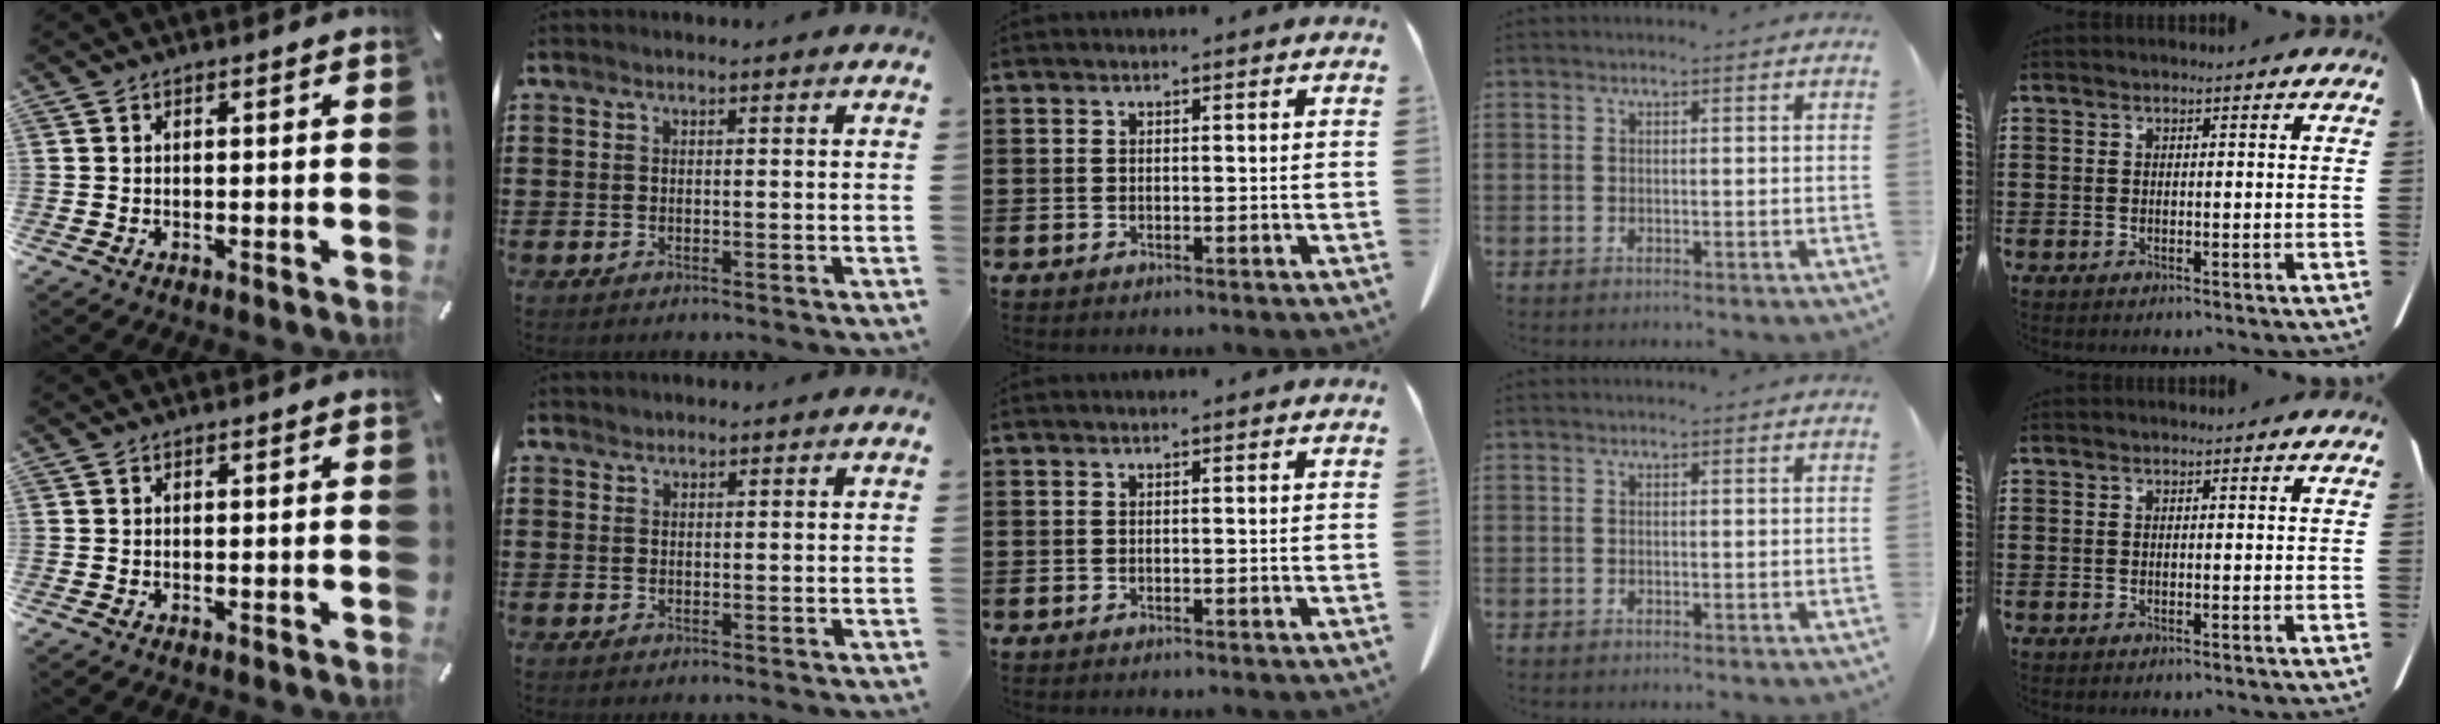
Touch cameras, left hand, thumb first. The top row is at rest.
{"index": {"total": 0.5, "force": [0.5, 0.2, 0.0], "torque": [-0.001, 0.000, 0.011]}}